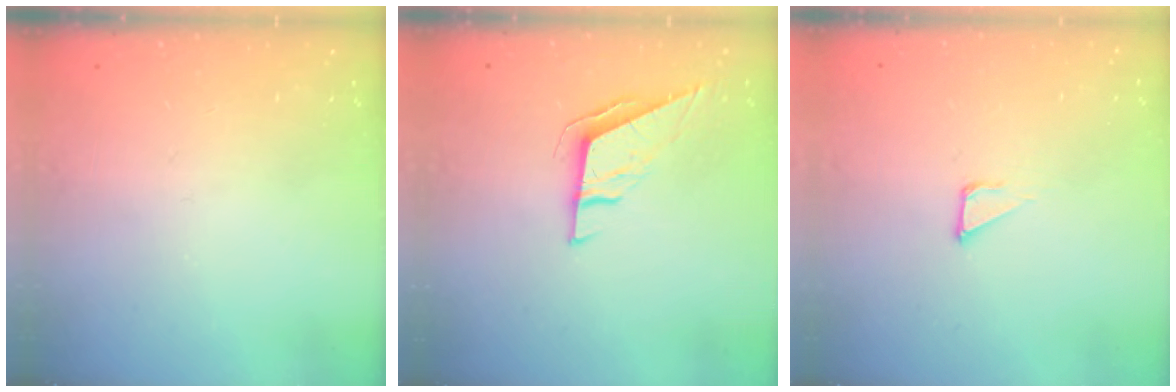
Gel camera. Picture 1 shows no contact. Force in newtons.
{"total": 6.0, "press": 5.9, "slide": 0.9}
{"total": 2.8, "press": 2.8, "slide": 0.1}